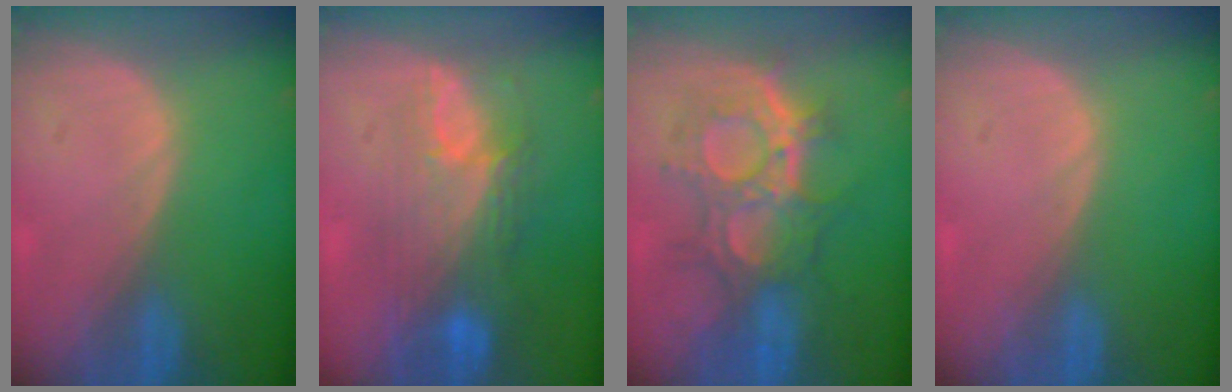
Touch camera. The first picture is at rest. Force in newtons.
{"total": 9.3, "press": 8.4, "slide": 4.0}
{"total": 9.5, "press": 9.3, "slide": 2.0}
{"total": 0.0}